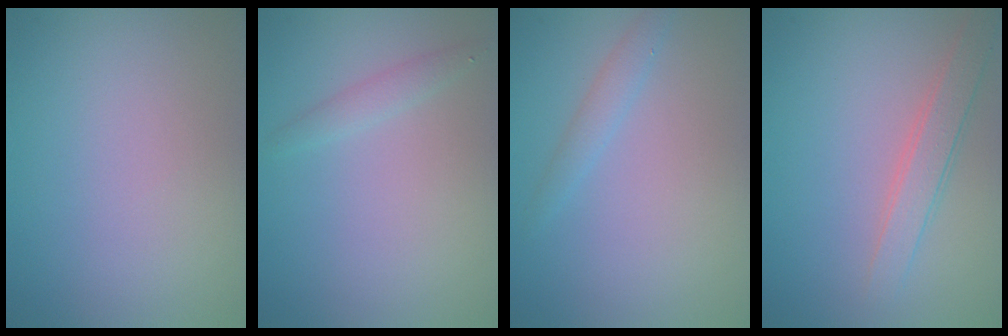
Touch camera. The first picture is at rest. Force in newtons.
{"total": 1.2, "press": 1.2, "slide": 0.0}
{"total": 1.3, "press": 1.3, "slide": 0.0}
{"total": 2.4, "press": 2.4, "slide": 0.1}